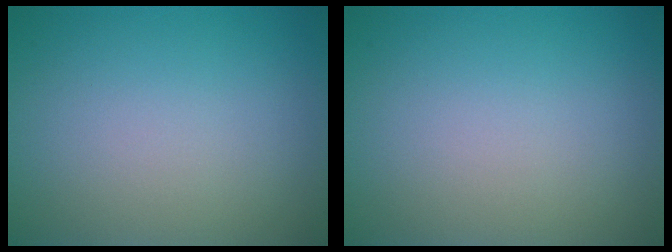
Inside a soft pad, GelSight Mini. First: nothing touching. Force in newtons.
{"total": 0.0}